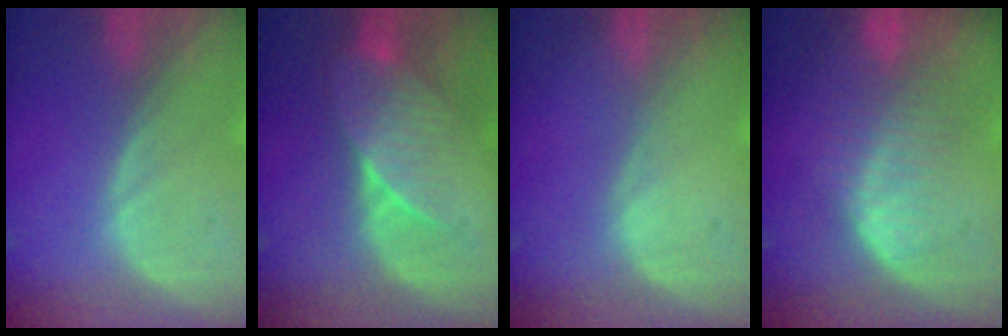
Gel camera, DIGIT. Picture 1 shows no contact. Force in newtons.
{"total": 7.1, "press": 6.5, "slide": 2.8}
{"total": 0.0}
{"total": 8.6, "press": 7.3, "slide": 4.4}